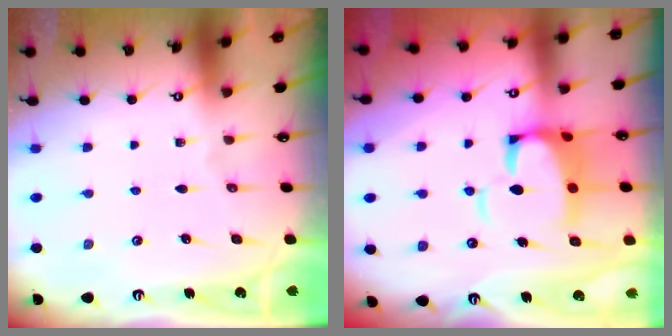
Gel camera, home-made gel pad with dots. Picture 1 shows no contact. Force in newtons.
{"total": 7.4, "press": 7.3, "slide": 1.2}